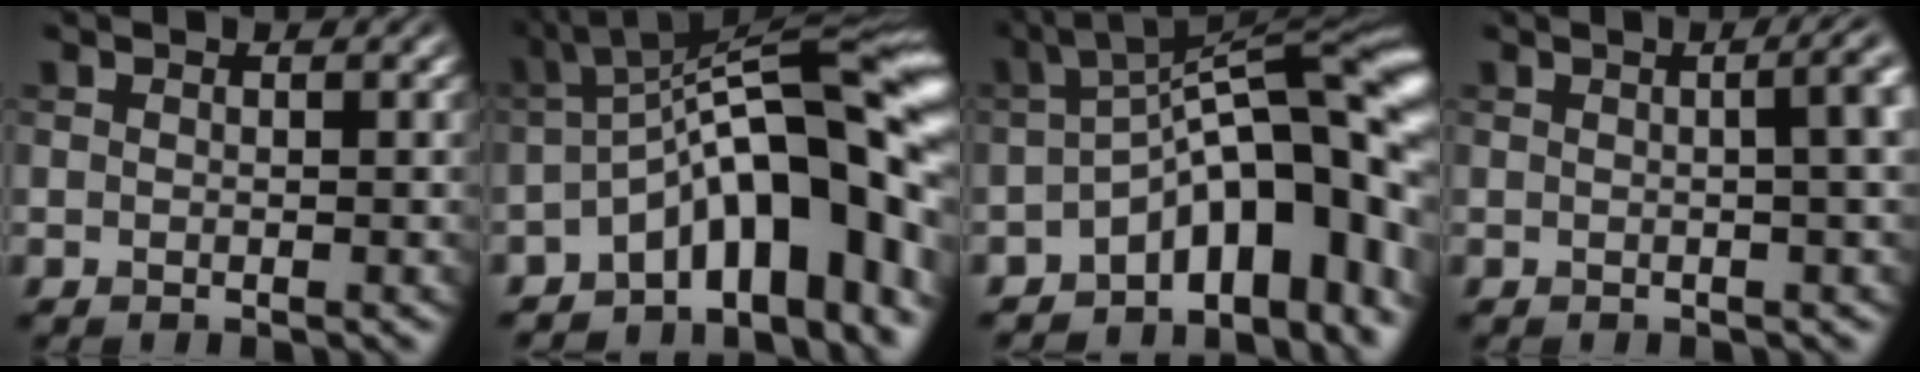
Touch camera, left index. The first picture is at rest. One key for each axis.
{"total": 14.0, "fx": -3.6, "fy": 4.5, "fz": 12.8, "tx": -0.161, "ty": 0.026, "tz": -0.062}
{"total": 12.9, "fx": -4.0, "fy": 4.9, "fz": 11.2, "tx": -0.139, "ty": 0.017, "tz": -0.065}
{"total": 6.4, "fx": 1.0, "fy": 2.8, "fz": 5.6, "tx": -0.018, "ty": 0.034, "tz": -0.004}